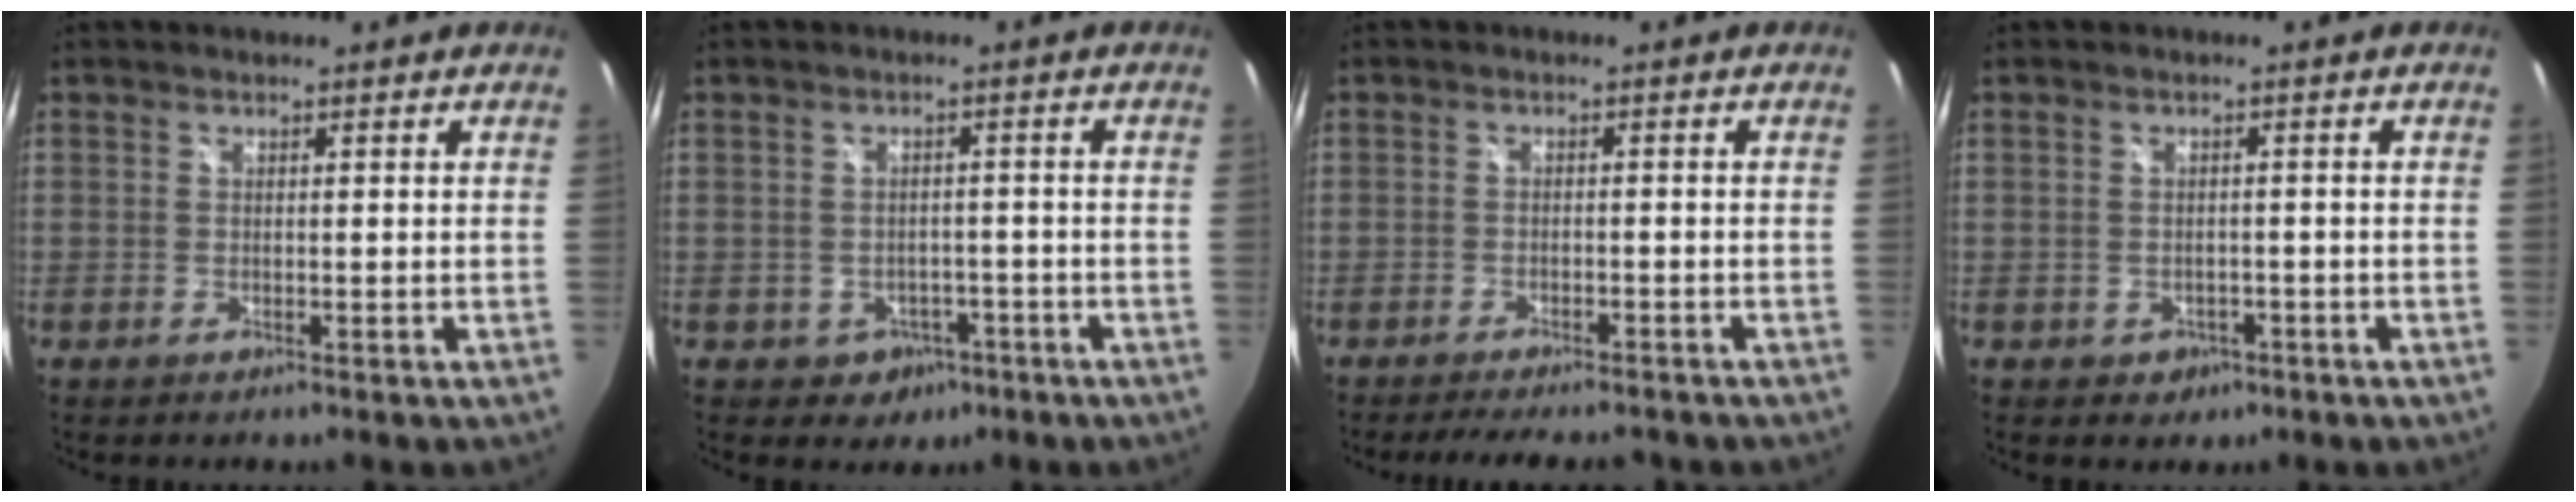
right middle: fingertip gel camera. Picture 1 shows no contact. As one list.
[{"total": 4.7, "force": [-2.2, 4.0, 1.1], "torque": [-0.036, 0.008, -0.018]}, {"total": 9.5, "force": [-8.1, 2.4, 4.2], "torque": [-0.090, -0.015, -0.114]}, {"total": 3.2, "force": [-1.2, 2.7, 1.0], "torque": [-0.027, 0.001, -0.008]}]